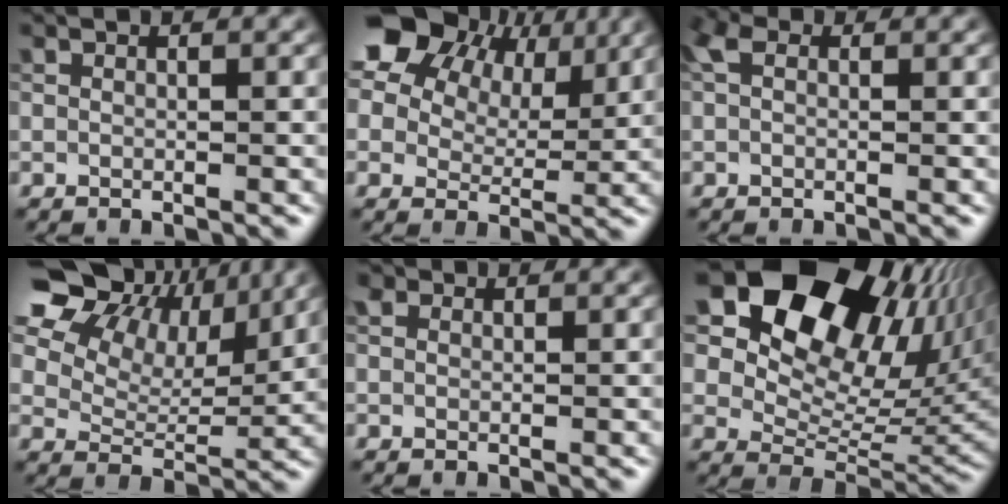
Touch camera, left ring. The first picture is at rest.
{"total": 16.1, "force": [8.3, 10.3, 9.3], "torque": [-0.187, 0.051, 0.133]}
{"total": 1.8, "force": [0.4, 1.2, 1.3], "torque": [-0.027, 0.010, -0.001]}
{"total": 15.4, "force": [9.3, 9.3, 8.1], "torque": [-0.183, 0.053, 0.164]}
{"total": 1.1, "force": [0.6, 0.8, 0.4], "torque": [-0.008, 0.003, 0.005]}
{"total": 18.3, "force": [9.7, 11.1, 10.9], "torque": [-0.195, 0.051, 0.158]}